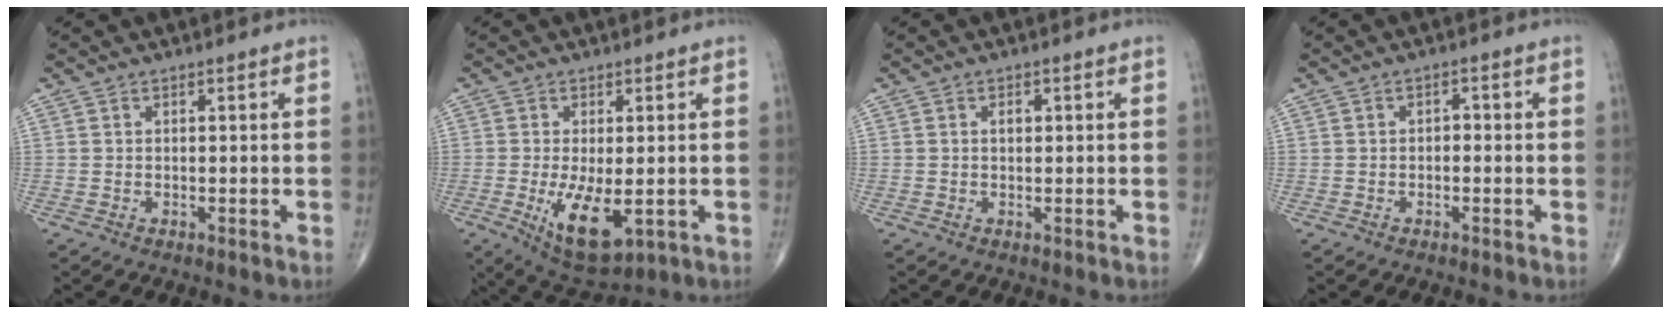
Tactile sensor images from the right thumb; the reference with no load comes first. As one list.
[{"total": 9.8, "force": [-2.1, 4.2, 8.6], "torque": [-0.145, -0.025, -0.022]}, {"total": 1.7, "force": [0.1, 1.2, 1.2], "torque": [-0.013, 0.004, -0.001]}, {"total": 1.4, "force": [-0.2, 1.0, 1.0], "torque": [-0.006, 0.007, -0.009]}]